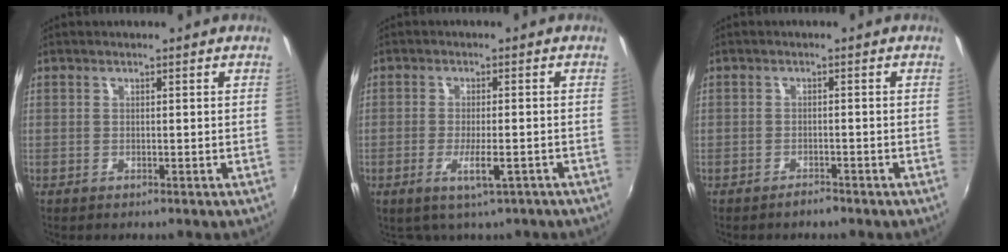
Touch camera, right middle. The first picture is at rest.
{"total": 4.5, "force": [-2.3, 1.3, 3.7], "torque": [-0.072, -0.010, -0.033]}
{"total": 1.5, "force": [-1.4, 0.4, 0.3], "torque": [-0.011, 0.002, -0.022]}